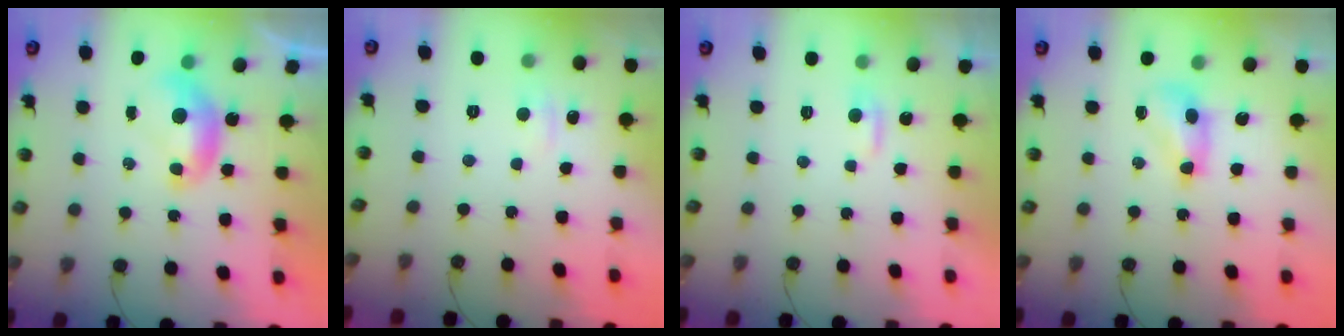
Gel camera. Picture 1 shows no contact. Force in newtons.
{"total": 2.7, "press": 2.7, "slide": 0.5}
{"total": 2.2, "press": 2.1, "slide": 0.4}
{"total": 3.3, "press": 3.3, "slide": 0.6}